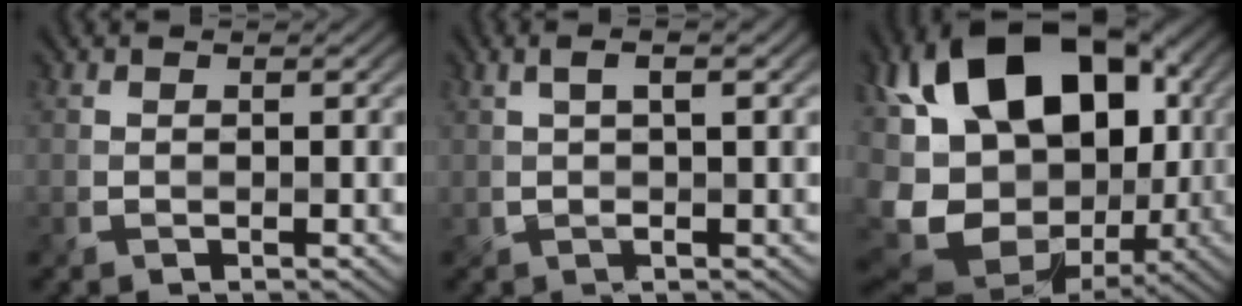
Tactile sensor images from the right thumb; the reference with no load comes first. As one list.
[{"total": 3.1, "force": [0.6, 0.4, 3.0], "torque": [-0.062, 0.009, 0.008]}, {"total": 21.6, "force": [0.7, 15.7, 14.8], "torque": [-0.309, -0.012, 0.033]}]